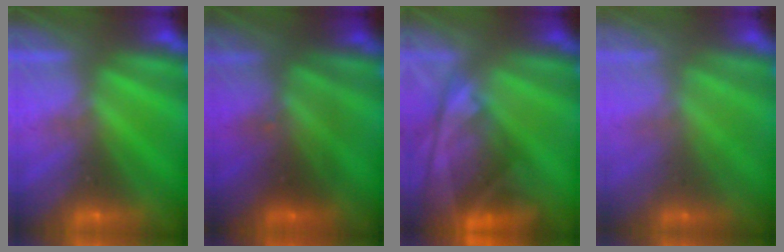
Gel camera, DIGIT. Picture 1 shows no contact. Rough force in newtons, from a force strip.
{"total": 2.4}
{"total": 9.3}
{"total": 2.3}